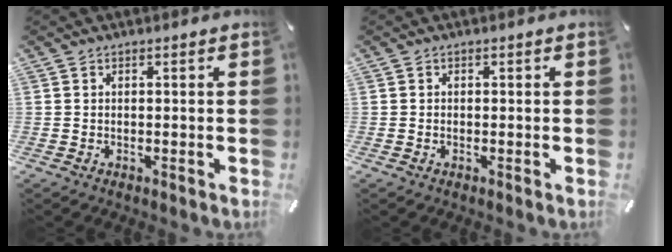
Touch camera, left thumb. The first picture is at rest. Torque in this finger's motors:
{"motor_torque": [-0.30, -0.35, 0.02, 0.25, 0.01]}